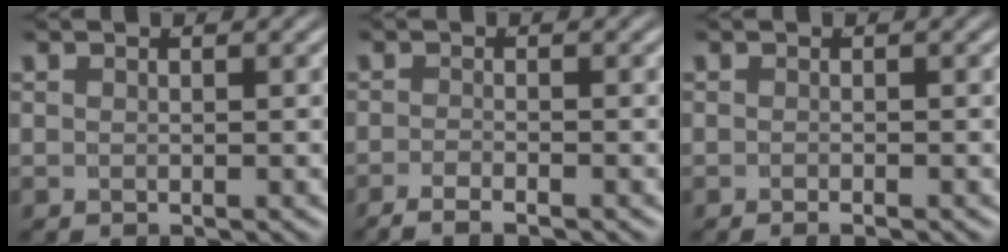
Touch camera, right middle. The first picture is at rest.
{"total": 2.0, "force": [-1.9, 0.2, 0.7], "torque": [-0.020, -0.007, -0.031]}
{"total": 0.9, "force": [-0.8, -0.2, 0.3], "torque": [-0.007, 0.000, -0.014]}